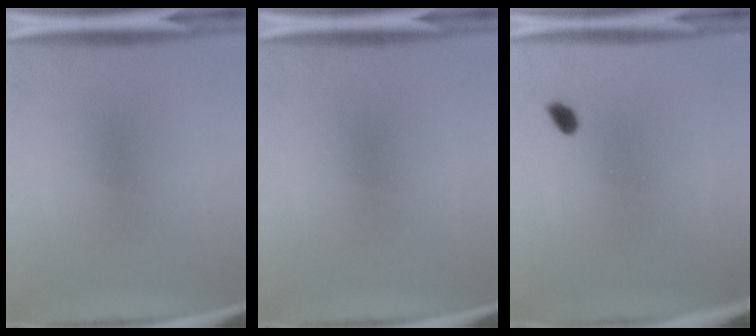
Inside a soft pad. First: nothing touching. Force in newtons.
{"total": 0.0}
{"total": 1.5}